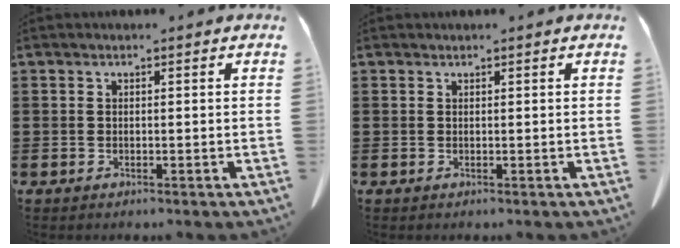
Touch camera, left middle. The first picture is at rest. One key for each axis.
{"total": 0.0}